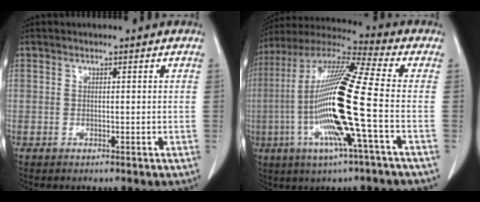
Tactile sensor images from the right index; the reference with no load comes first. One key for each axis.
{"total": 18.9, "fx": -3.6, "fy": -0.2, "fz": 18.5, "tx": -0.375, "ty": -0.008, "tz": -0.083}